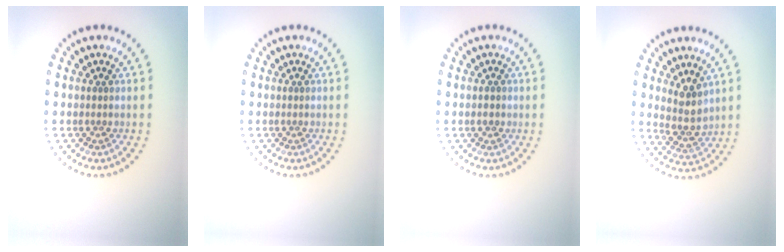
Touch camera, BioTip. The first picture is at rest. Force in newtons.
{"total": 0.0}
{"total": 1.2, "press": 1.2, "slide": 0.1}
{"total": 3.0, "press": 2.4, "slide": 1.8}